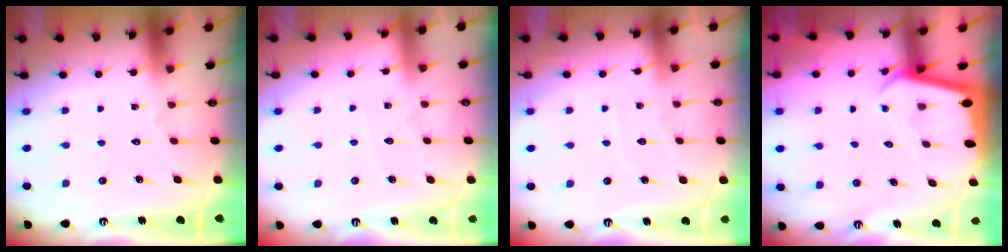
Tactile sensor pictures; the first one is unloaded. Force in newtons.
{"total": 2.8, "press": 2.8, "slide": 0.4}
{"total": 4.0, "press": 4.0, "slide": 0.6}
{"total": 1.9, "press": 1.9, "slide": 0.1}